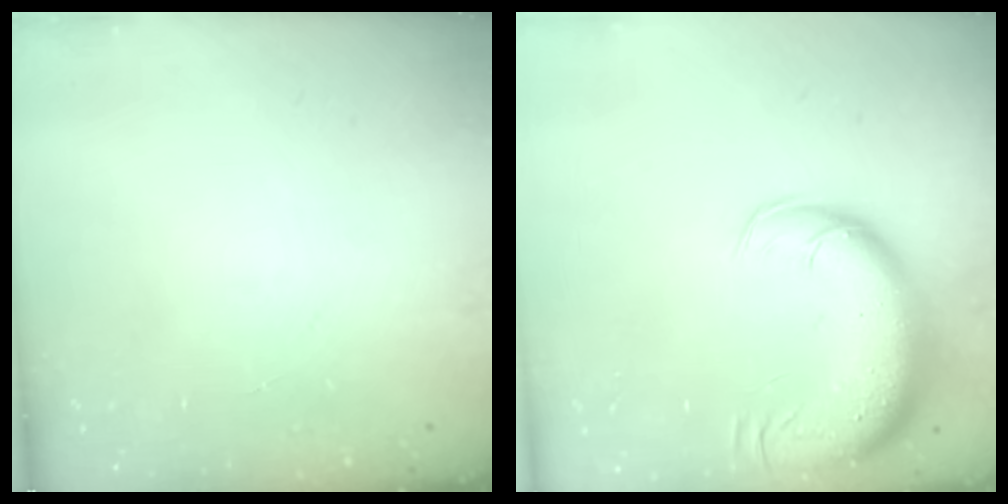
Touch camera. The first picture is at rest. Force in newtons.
{"total": 16.2, "press": 15.7, "slide": 3.9}